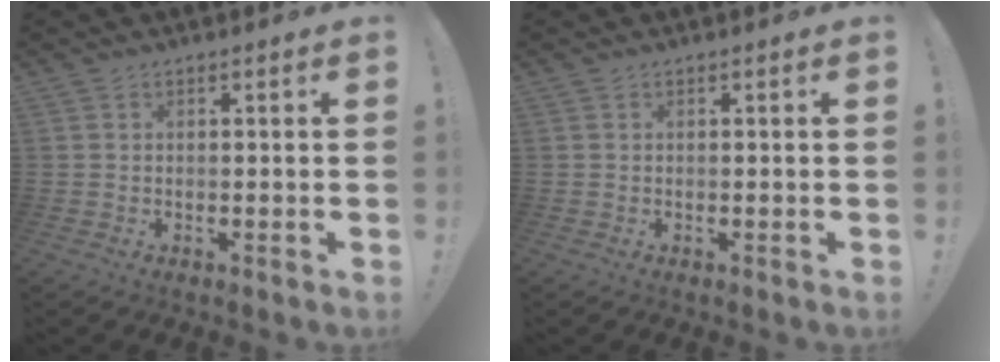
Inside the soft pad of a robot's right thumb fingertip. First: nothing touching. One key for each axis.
{"total": 0.0}